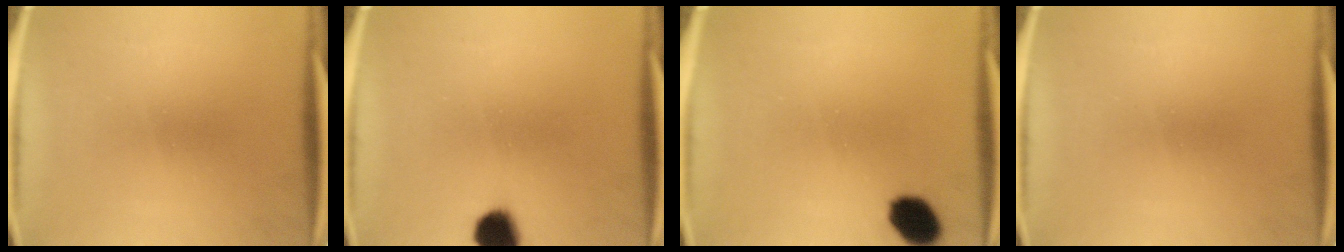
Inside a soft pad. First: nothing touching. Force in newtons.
{"total": 7.1}
{"total": 7.1}
{"total": 0.0}